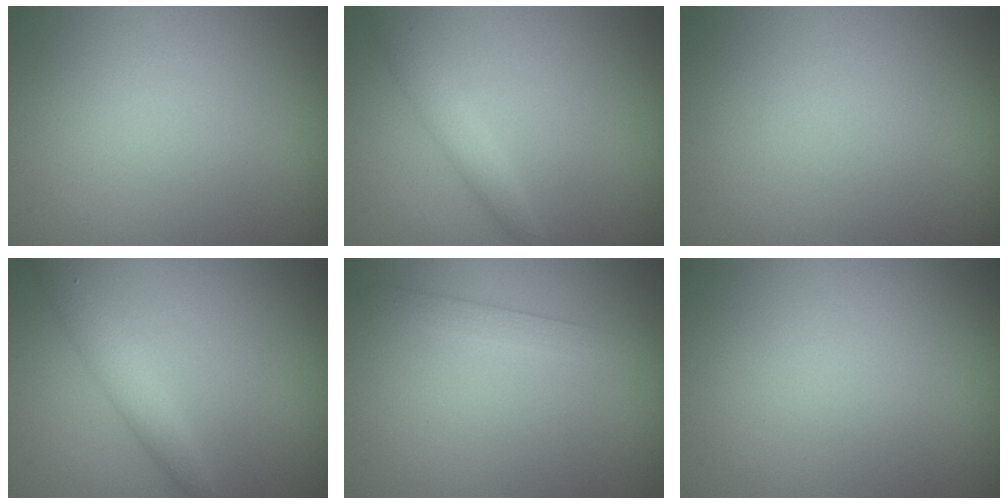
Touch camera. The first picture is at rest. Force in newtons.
{"total": 1.8, "press": 1.8, "slide": 0.1}
{"total": 0.0}
{"total": 2.2, "press": 2.2, "slide": 0.1}
{"total": 1.6, "press": 1.6, "slide": 0.0}
{"total": 0.0}